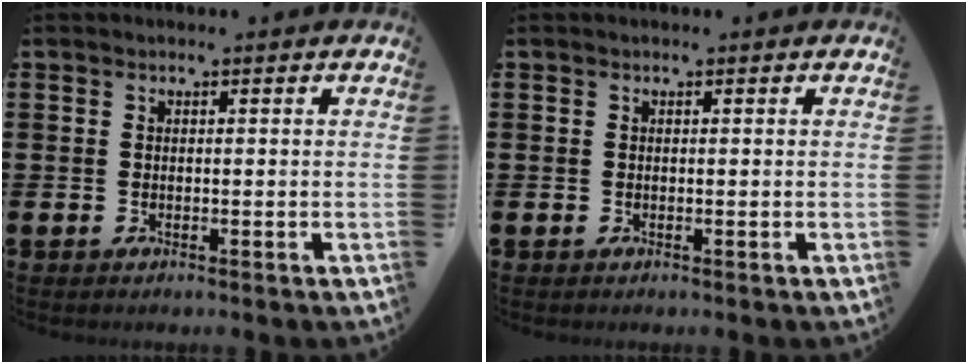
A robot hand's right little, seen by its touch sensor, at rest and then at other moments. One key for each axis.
{"total": 0.0}